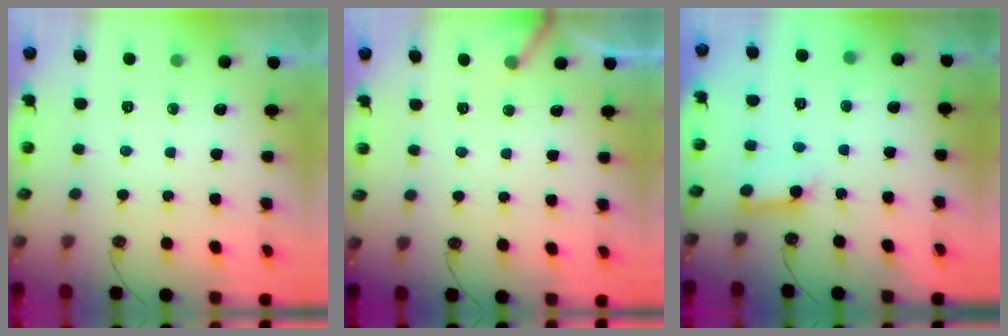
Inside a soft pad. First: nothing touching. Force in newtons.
{"total": 3.6, "press": 3.5, "slide": 0.3}
{"total": 6.0, "press": 6.0, "slide": 0.7}